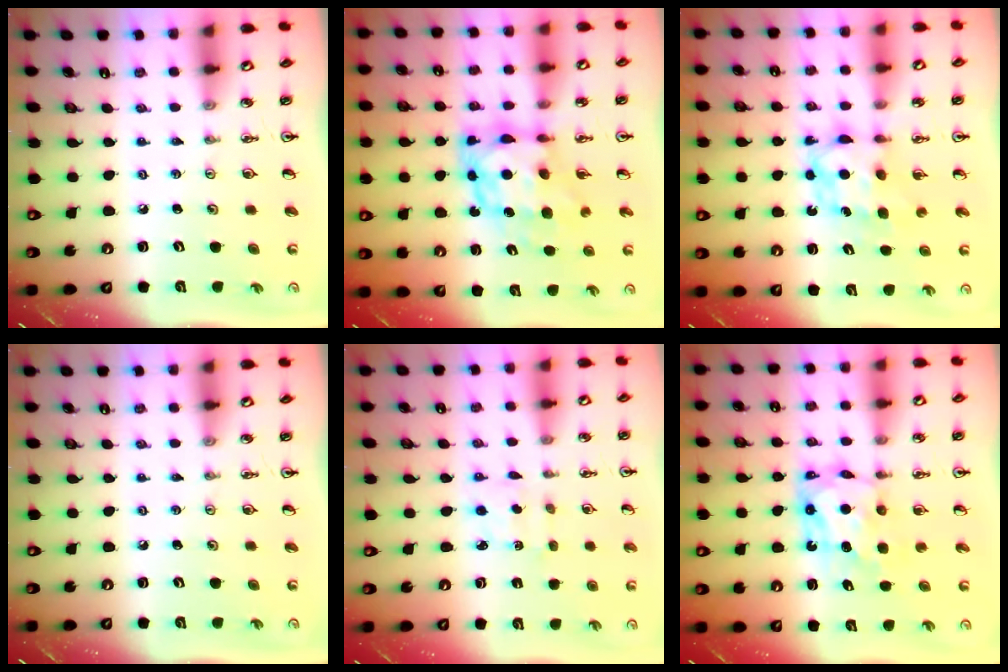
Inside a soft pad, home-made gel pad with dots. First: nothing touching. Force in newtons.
{"total": 9.2, "press": 9.2, "slide": 0.9}
{"total": 6.2, "press": 6.2, "slide": 0.2}
{"total": 0.0}
{"total": 1.9, "press": 1.7, "slide": 0.8}
{"total": 7.2, "press": 7.2, "slide": 0.6}